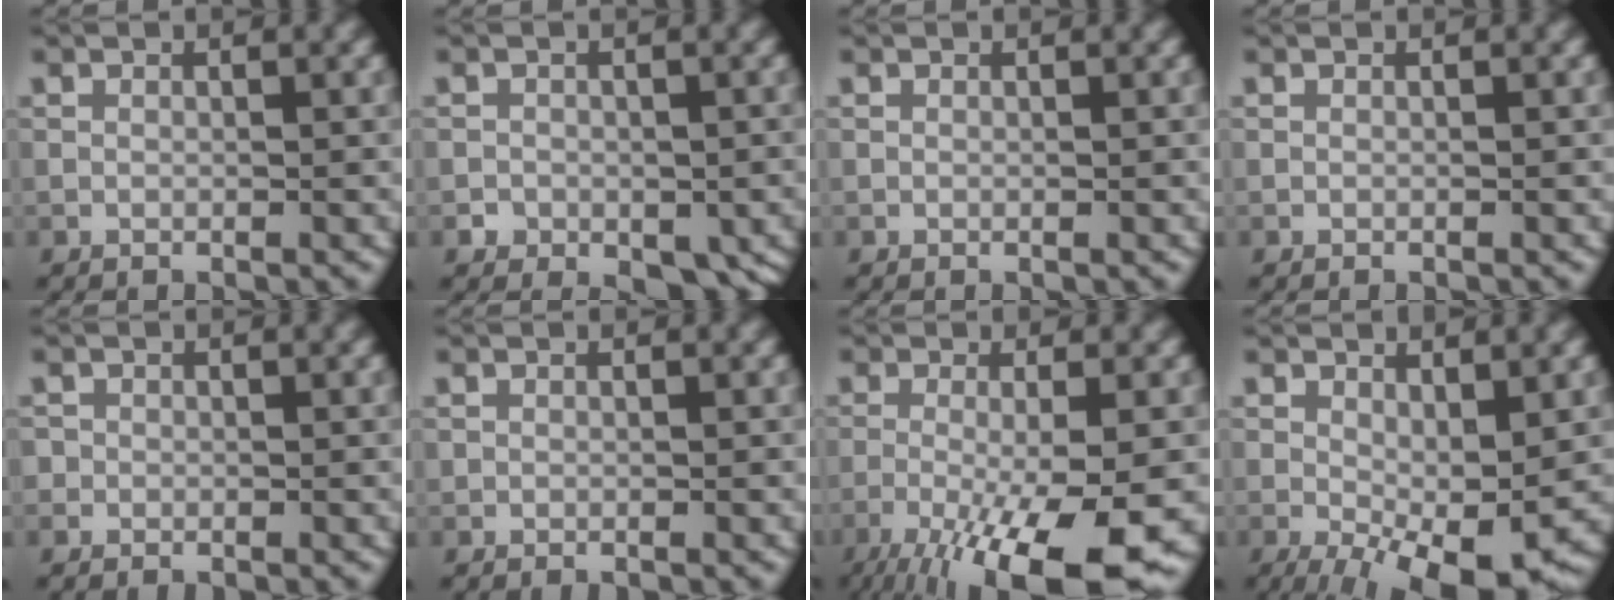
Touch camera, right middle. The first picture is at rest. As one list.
[{"total": 4.4, "force": [-2.1, 3.3, 1.9], "torque": [-0.011, -0.001, -0.030]}, {"total": 0.0}, {"total": 0.0}, {"total": 0.7, "force": [-0.1, 0.7, 0.0], "torque": [0.008, -0.004, -0.003]}, {"total": 0.0}, {"total": 11.9, "force": [-5.6, 2.8, 10.1], "torque": [-0.167, -0.021, -0.090]}, {"total": 7.9, "force": [-1.7, 3.2, 7.0], "torque": [-0.116, -0.014, -0.017]}]